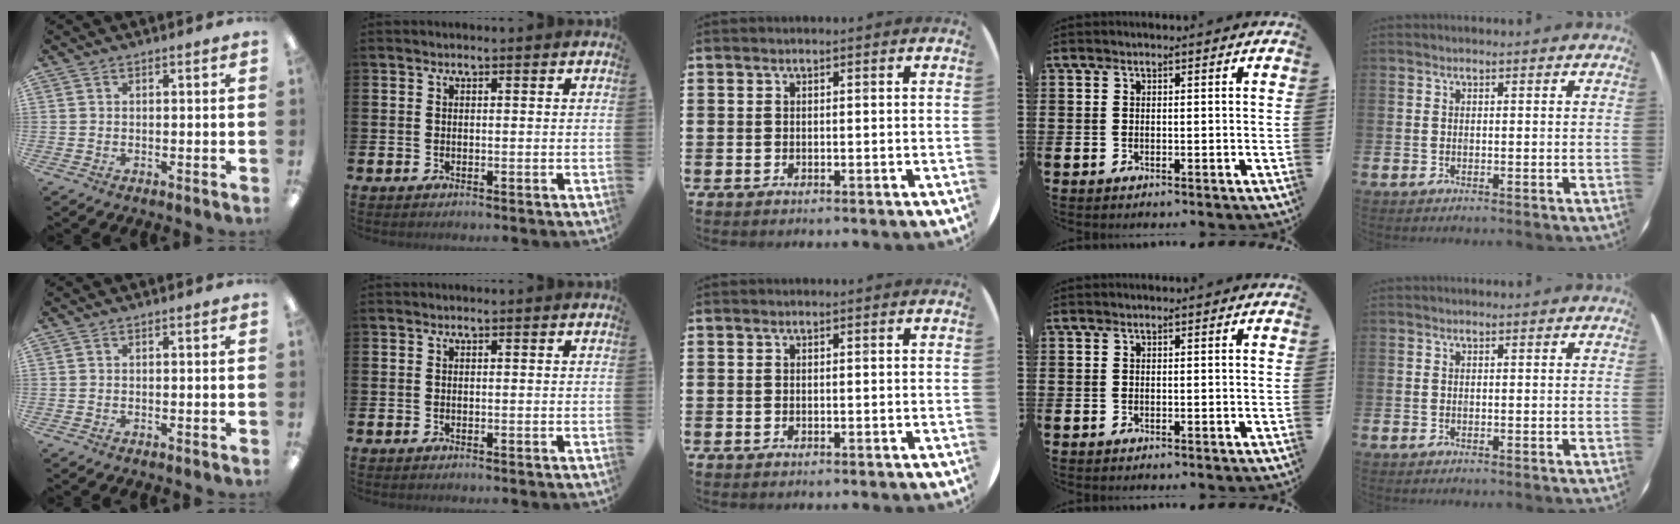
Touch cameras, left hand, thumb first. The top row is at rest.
{}